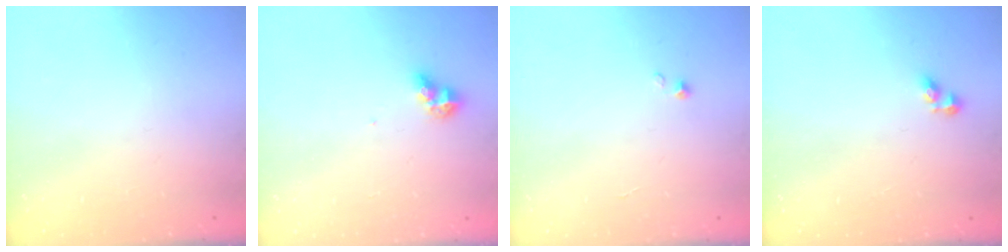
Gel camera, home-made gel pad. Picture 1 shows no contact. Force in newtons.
{"total": 6.1, "press": 6.1, "slide": 0.7}
{"total": 0.0}
{"total": 3.6, "press": 3.6, "slide": 0.5}